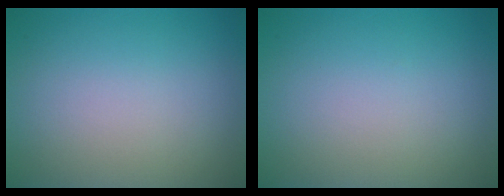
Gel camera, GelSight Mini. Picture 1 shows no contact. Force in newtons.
{"total": 0.0}